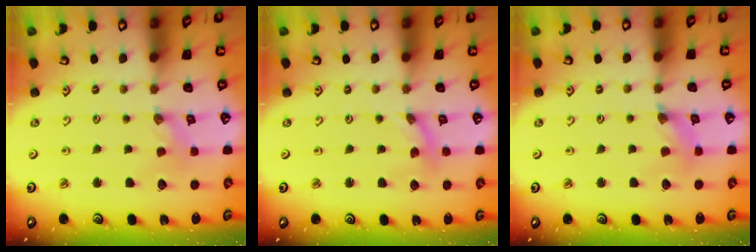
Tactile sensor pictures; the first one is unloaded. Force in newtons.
{"total": 0.0}
{"total": 1.9, "press": 1.8, "slide": 0.3}